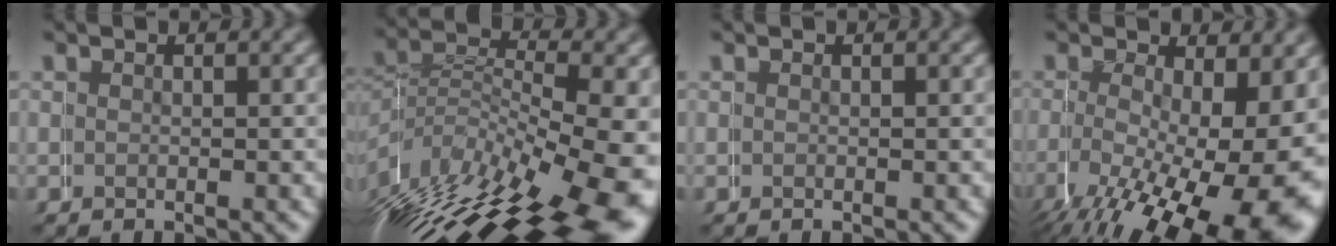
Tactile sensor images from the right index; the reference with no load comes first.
{"total": 11.5, "force": [-4.7, 6.2, 8.4], "torque": [-0.149, -0.036, -0.052]}
{"total": 0.0}
{"total": 9.9, "force": [-2.4, 4.4, 8.6], "torque": [-0.119, -0.040, -0.009]}